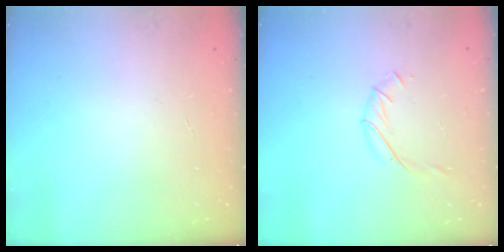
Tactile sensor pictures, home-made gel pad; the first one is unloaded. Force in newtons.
{"total": 4.1, "press": 3.9, "slide": 1.1}